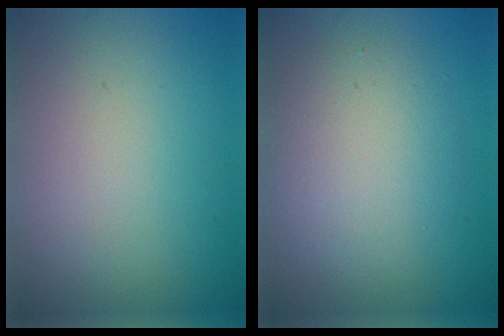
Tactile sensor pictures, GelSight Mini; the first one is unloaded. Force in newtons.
{"total": 4.2, "press": 4.2, "slide": 0.0}